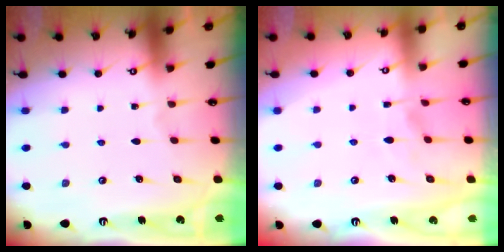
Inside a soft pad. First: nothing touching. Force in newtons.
{"total": 4.9, "press": 4.7, "slide": 1.3}